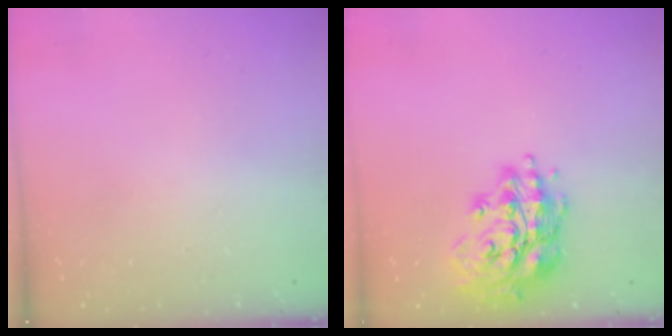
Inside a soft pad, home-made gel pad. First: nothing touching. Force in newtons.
{"total": 16.1, "press": 15.9, "slide": 2.1}